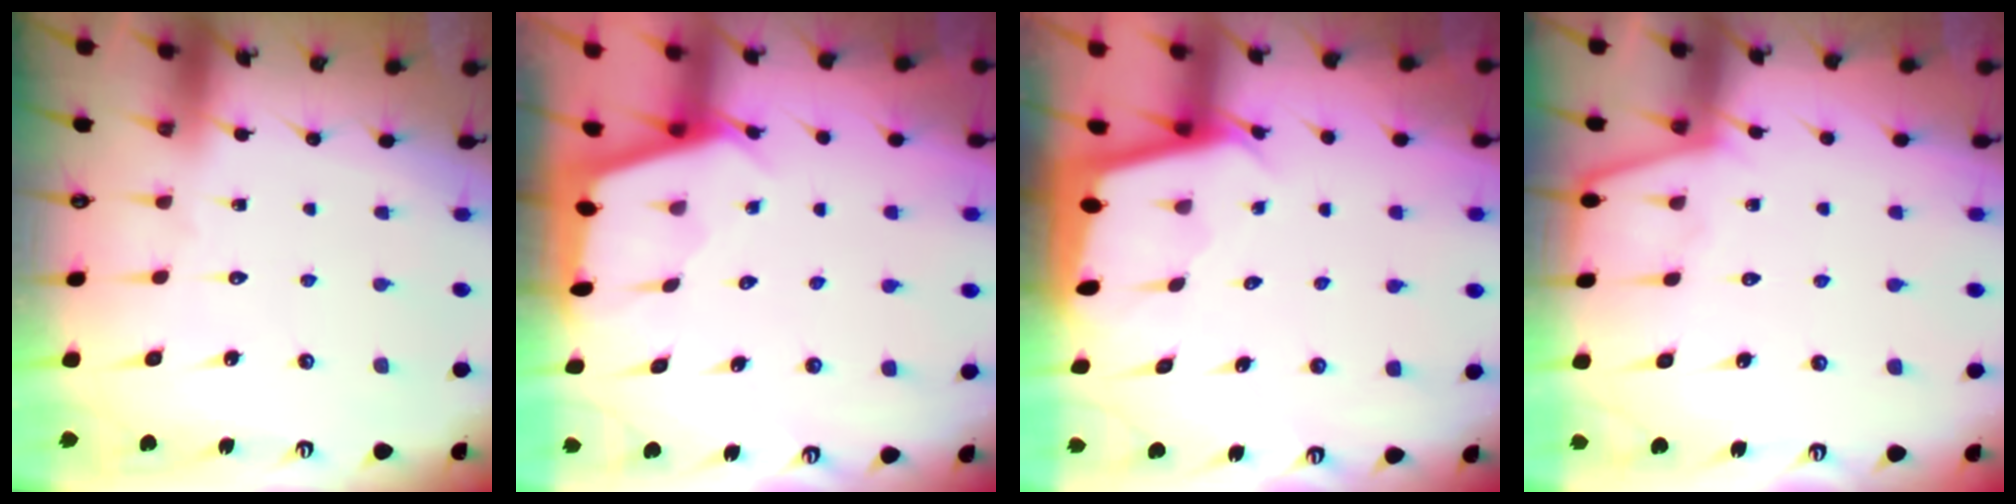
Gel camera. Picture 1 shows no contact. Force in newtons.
{"total": 2.4, "press": 2.4, "slide": 0.3}
{"total": 1.9, "press": 1.9, "slide": 0.1}
{"total": 3.4, "press": 3.4, "slide": 0.5}